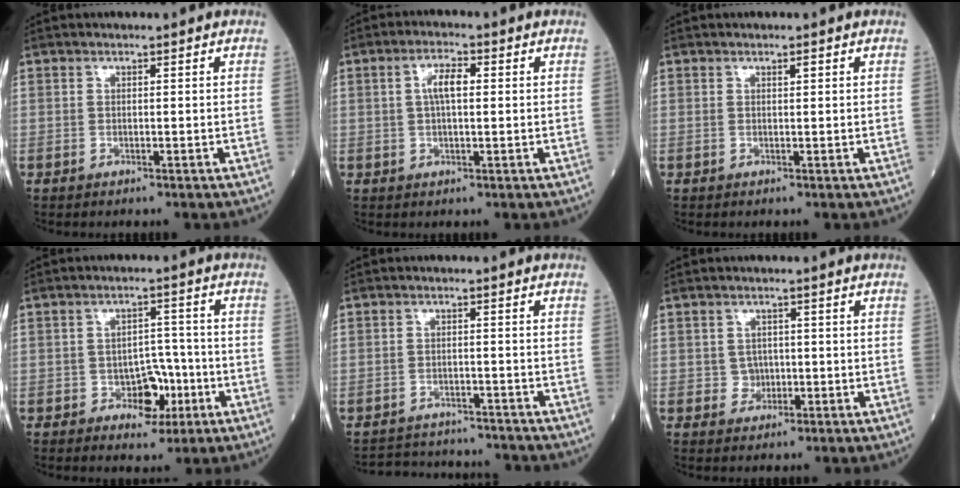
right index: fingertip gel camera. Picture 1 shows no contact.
{"total": 4.1, "force": [0.8, 1.2, 3.8], "torque": [-0.077, 0.010, 0.014]}
{"total": 0.7, "force": [0.4, 0.1, 0.6], "torque": [-0.010, 0.000, 0.005]}
{"total": 5.5, "force": [-2.3, 3.3, 3.7], "torque": [-0.048, 0.011, -0.032]}
{"total": 9.5, "force": [-9.2, 1.8, 1.2], "torque": [-0.020, 0.014, -0.125]}
{"total": 2.0, "force": [-0.3, 2.0, 0.5], "torque": [-0.002, 0.006, -0.004]}